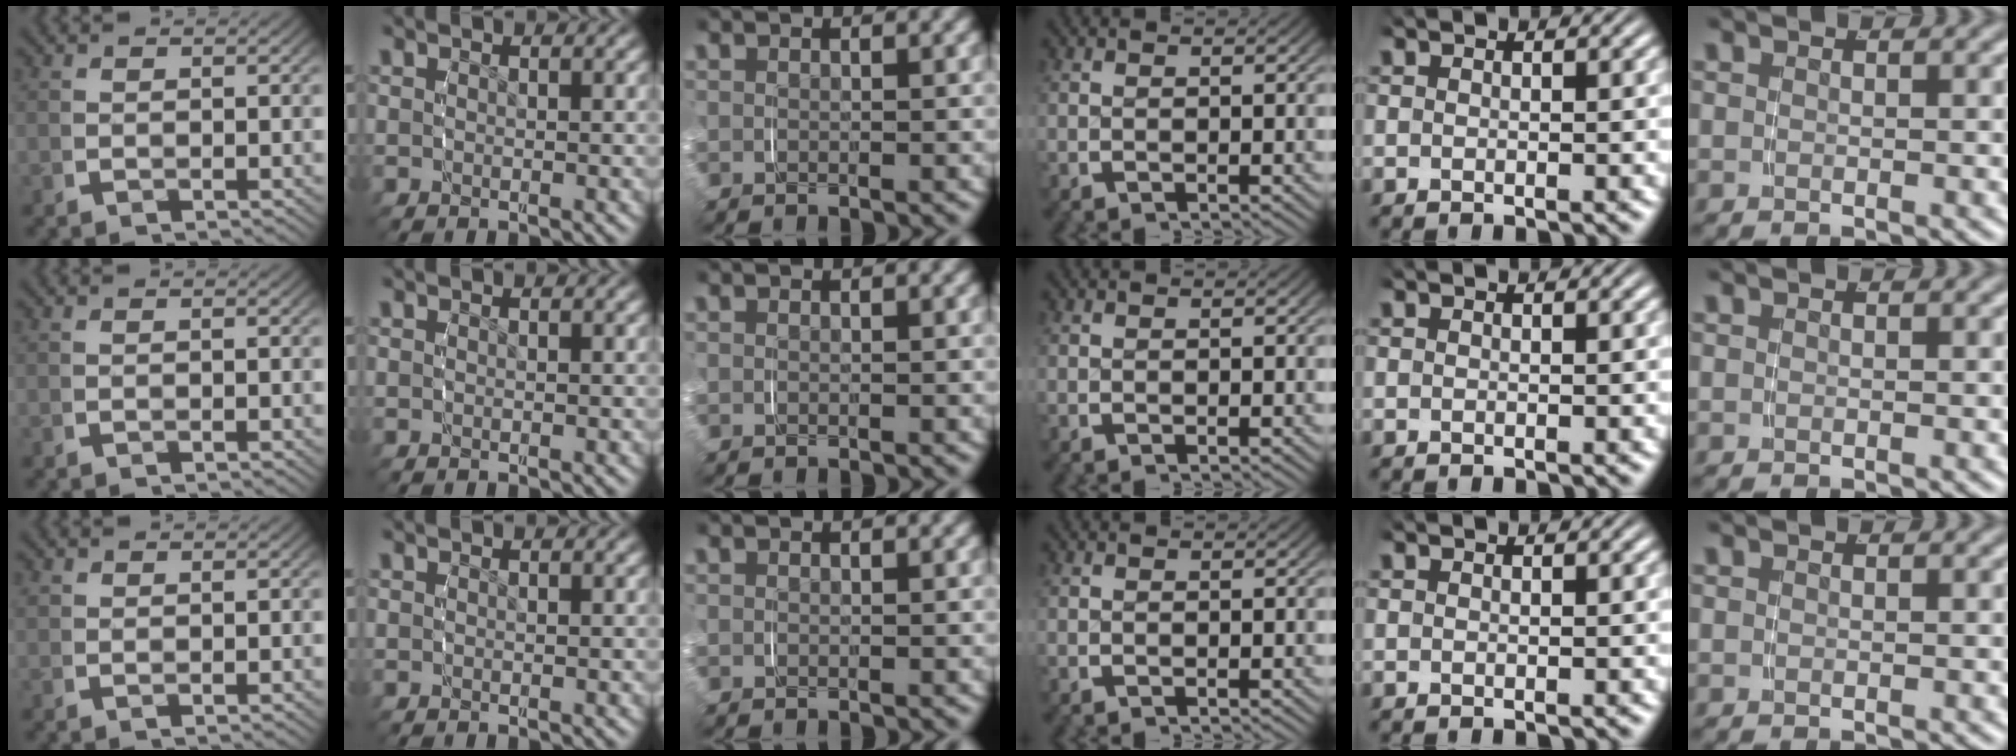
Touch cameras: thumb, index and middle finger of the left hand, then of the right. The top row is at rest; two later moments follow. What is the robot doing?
{"motion": "grasp_and_lifting", "object": "napkin"}